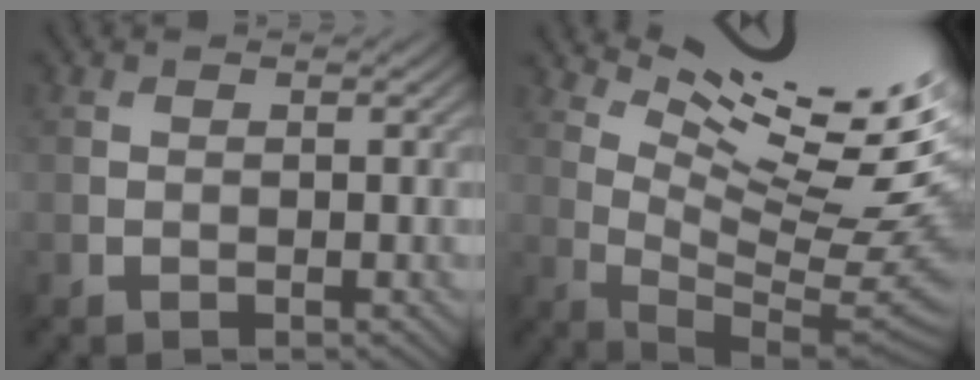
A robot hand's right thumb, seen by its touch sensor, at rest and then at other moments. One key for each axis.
{"total": 15.7, "fx": 8.3, "fy": 4.3, "fz": 12.6, "tx": -0.183, "ty": 0.015, "tz": 0.137}